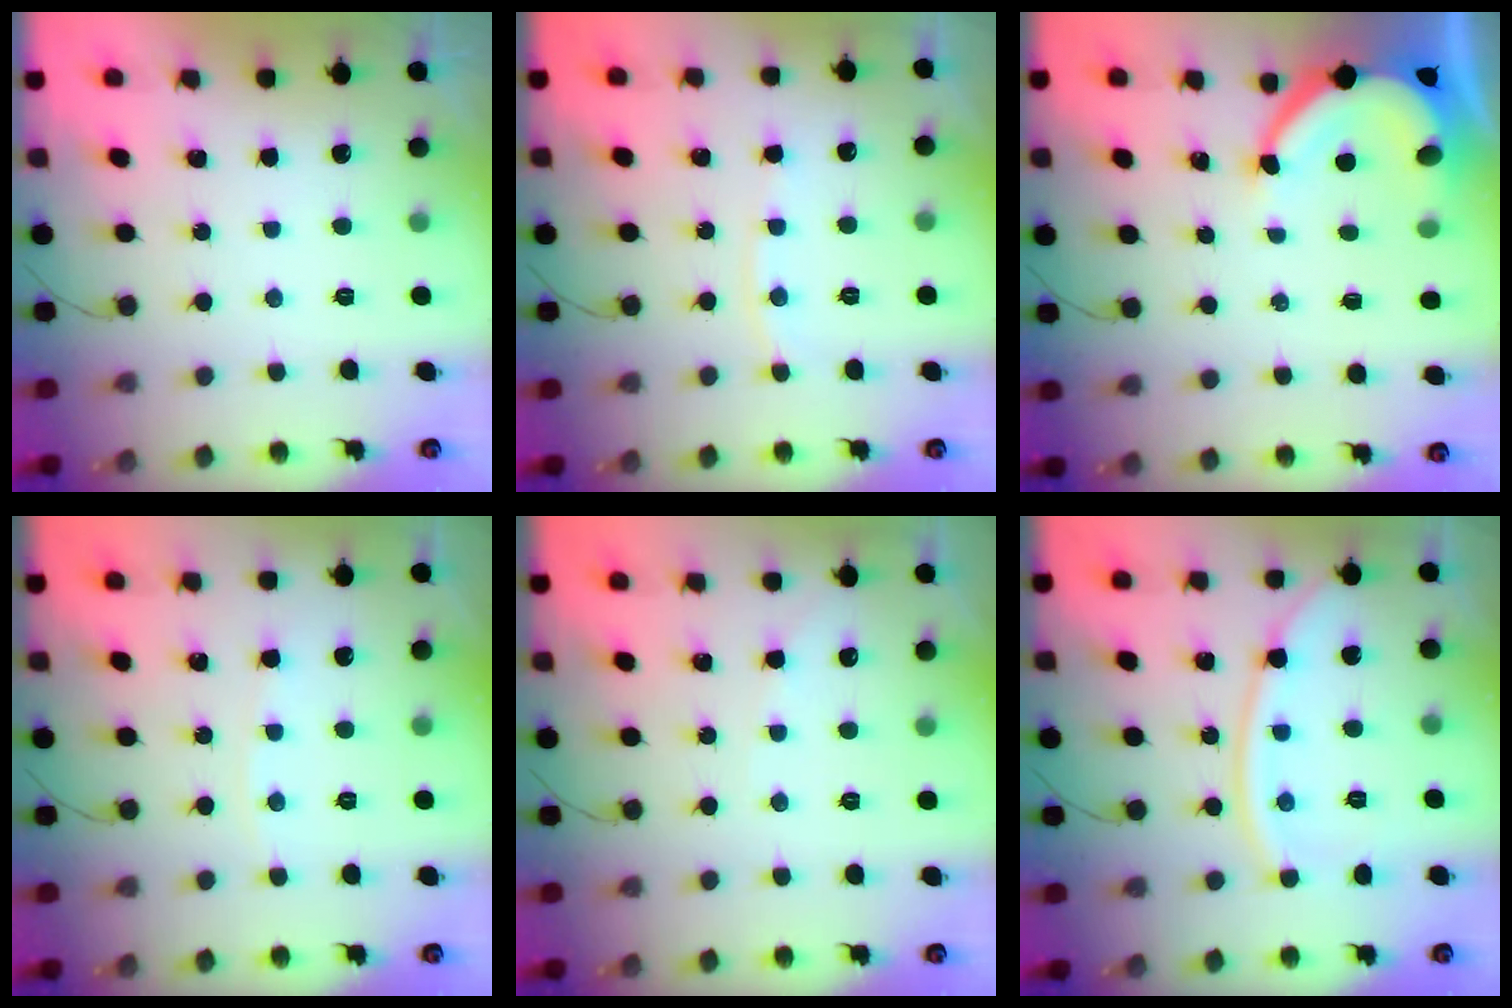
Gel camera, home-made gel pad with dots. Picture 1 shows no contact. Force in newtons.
{"total": 3.7, "press": 3.6, "slide": 0.6}
{"total": 7.9, "press": 7.9, "slide": 1.0}
{"total": 2.0, "press": 2.0, "slide": 0.4}
{"total": 2.7, "press": 2.7, "slide": 0.4}
{"total": 11.1, "press": 11.1, "slide": 0.4}